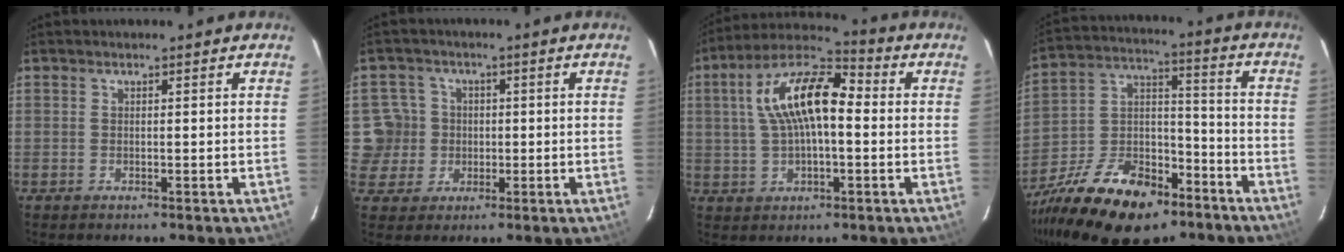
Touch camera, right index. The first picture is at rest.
{"total": 6.1, "force": [-0.1, 6.1, 0.5], "torque": [-0.014, 0.013, -0.002]}
{"total": 13.9, "force": [1.4, 6.1, 12.4], "torque": [-0.235, 0.030, 0.018]}
{"total": 21.6, "force": [-13.9, 11.6, 11.8], "torque": [-0.244, 0.014, -0.228]}